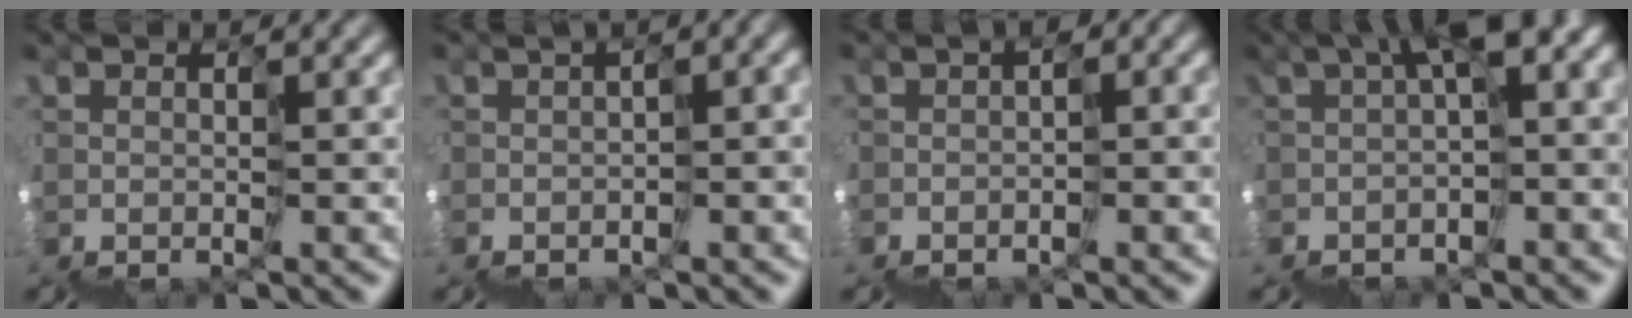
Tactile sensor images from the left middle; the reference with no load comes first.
{"total": 3.9, "force": [-1.9, 1.1, 3.3], "torque": [-0.034, 0.004, -0.016]}
{"total": 2.3, "force": [-2.0, 0.5, 0.9], "torque": [-0.009, -0.005, -0.029]}
{"total": 6.0, "force": [0.2, 1.2, 5.9], "torque": [-0.103, 0.022, 0.004]}